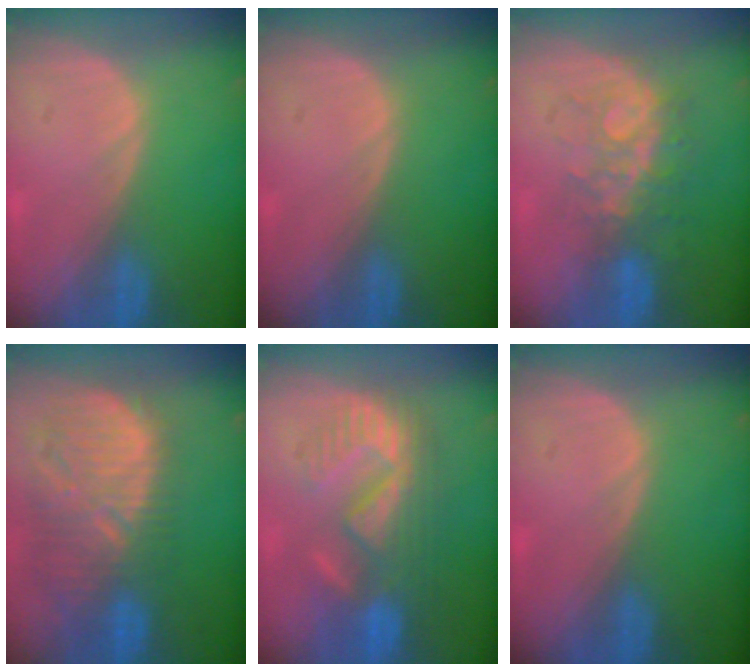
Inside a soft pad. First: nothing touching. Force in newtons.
{"total": 0.0}
{"total": 8.1, "press": 7.1, "slide": 3.9}
{"total": 12.8, "press": 11.3, "slide": 6.2}
{"total": 9.7, "press": 9.3, "slide": 3.0}
{"total": 0.0}